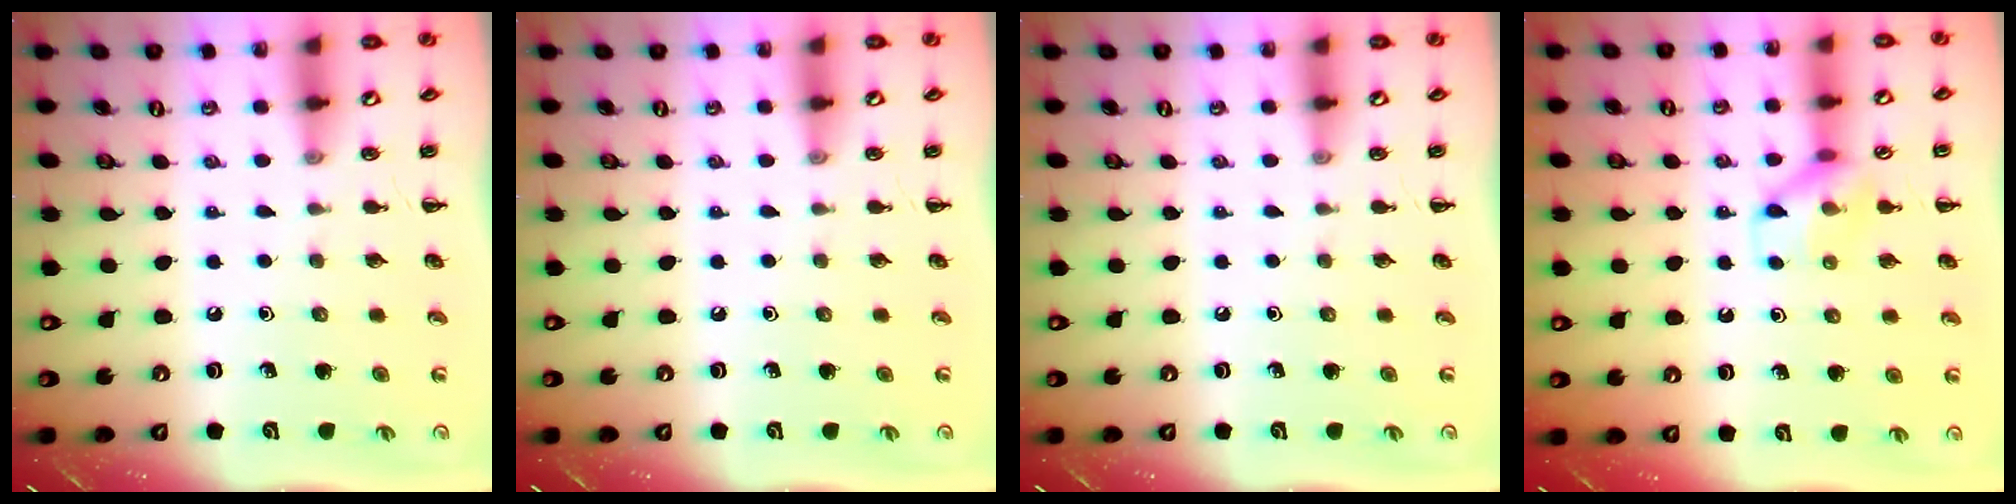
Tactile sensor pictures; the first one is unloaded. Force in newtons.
{"total": 0.0}
{"total": 0.0}
{"total": 10.5, "press": 10.4, "slide": 1.3}